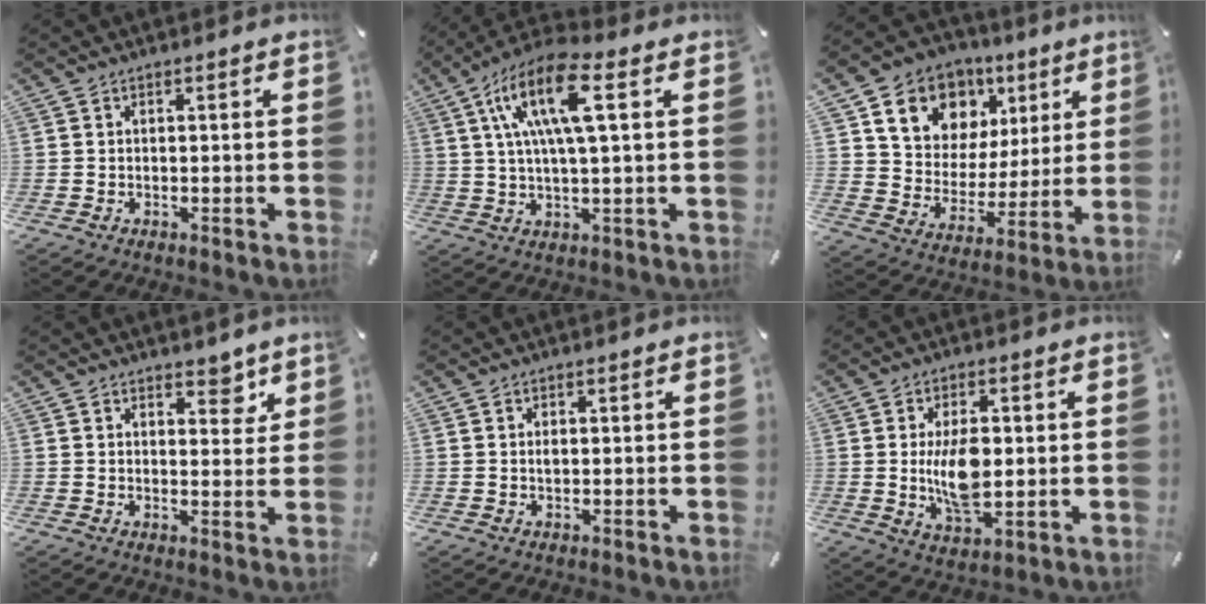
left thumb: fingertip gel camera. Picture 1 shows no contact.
{"total": 14.5, "force": [4.6, 4.2, 13.1], "torque": [-0.273, -0.001, 0.075]}
{"total": 14.6, "force": [7.8, 11.5, 4.6], "torque": [-0.081, -0.046, 0.146]}
{"total": 4.8, "force": [3.5, 2.9, 1.7], "torque": [0.005, -0.024, 0.054]}
{"total": 1.0, "force": [0.2, 0.6, 0.7], "torque": [-0.006, -0.002, 0.002]}
{"total": 10.6, "force": [0.5, 5.8, 8.9], "torque": [-0.170, -0.008, 0.002]}